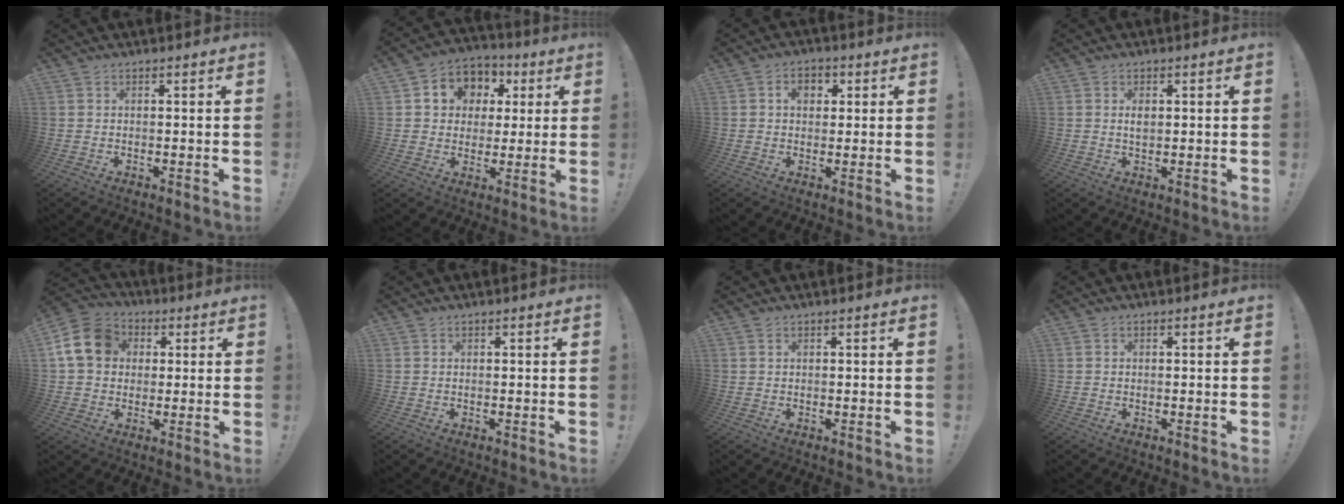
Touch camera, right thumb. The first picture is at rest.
{"total": 8.6, "force": [1.5, 8.1, 2.4], "torque": [-0.035, -0.008, 0.035]}
{"total": 4.9, "force": [1.3, 3.8, 2.8], "torque": [-0.031, 0.001, 0.019]}
{"total": 2.1, "force": [0.4, 1.2, 1.6], "torque": [-0.019, -0.002, 0.004]}
{"total": 14.6, "force": [3.2, 11.9, 7.8], "torque": [-0.124, 0.004, 0.066]}
{"total": 0.0}
{"total": 0.5, "force": [0.4, 0.2, 0.3], "torque": [-0.001, -0.002, 0.006]}
{"total": 0.0}